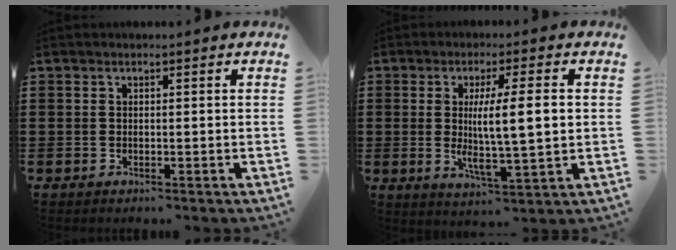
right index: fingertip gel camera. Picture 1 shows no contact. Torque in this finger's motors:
{"motor_torque": [2.14, 0.00, 0.60, 0.21]}